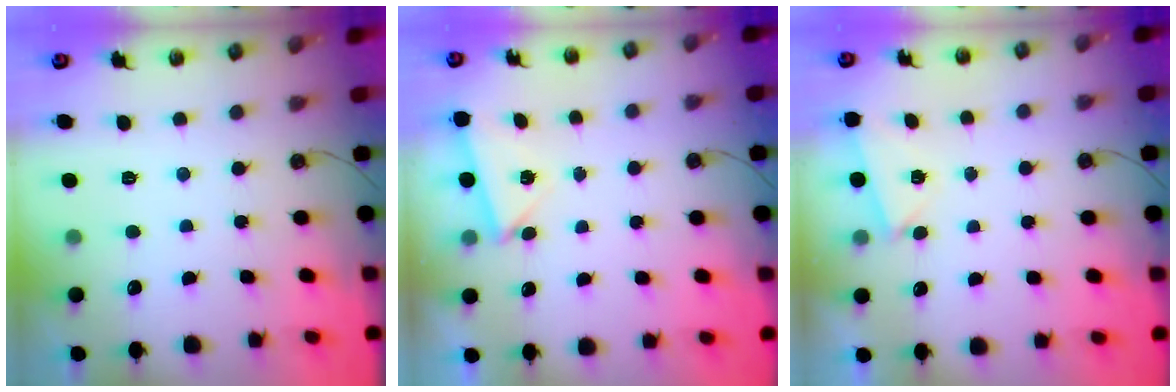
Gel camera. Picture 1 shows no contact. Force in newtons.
{"total": 2.9, "press": 2.8, "slide": 0.6}
{"total": 2.5, "press": 2.1, "slide": 1.5}